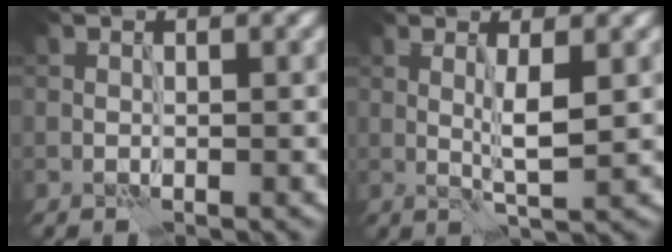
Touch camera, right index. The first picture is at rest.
{"total": 2.7, "force": [0.4, 0.1, 2.6], "torque": [-0.048, -0.004, 0.008]}